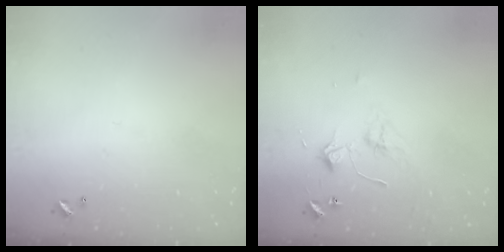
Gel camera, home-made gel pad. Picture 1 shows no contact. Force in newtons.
{"total": 2.7, "press": 2.7, "slide": 0.6}